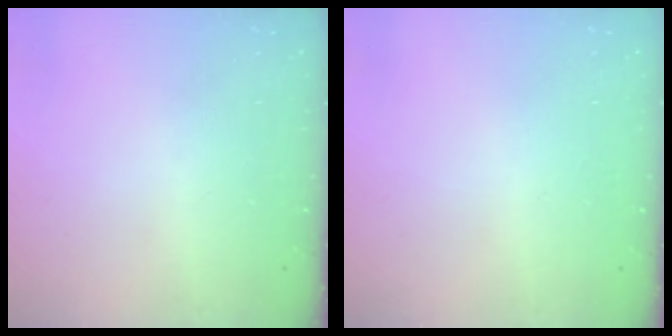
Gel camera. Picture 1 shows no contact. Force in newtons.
{"total": 2.6, "press": 2.6, "slide": 0.2}